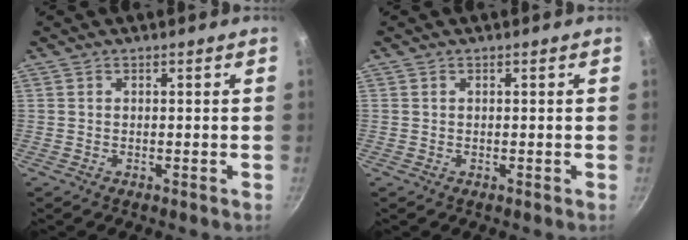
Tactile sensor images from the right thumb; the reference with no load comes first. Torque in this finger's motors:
{"motor_torque": [-0.03, -0.27, -0.34, 0.19, -0.02]}